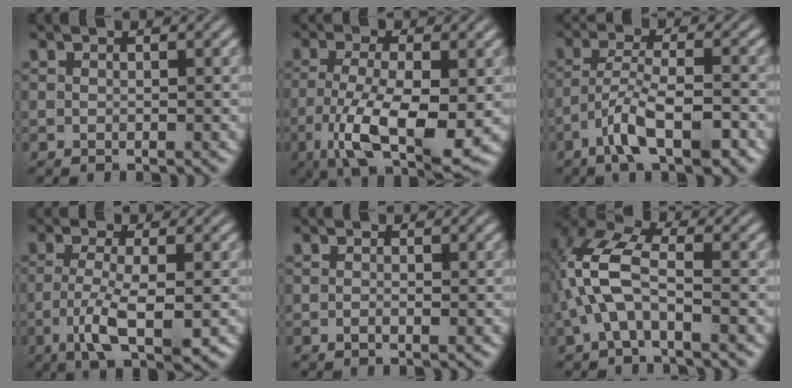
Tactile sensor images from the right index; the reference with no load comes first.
{"total": 9.9, "force": [-2.9, 4.7, 8.2], "torque": [-0.157, -0.049, -0.027]}
{"total": 4.7, "force": [-1.8, 1.3, 4.1], "torque": [-0.070, -0.013, -0.024]}
{"total": 5.4, "force": [-1.6, 1.0, 5.1], "torque": [-0.088, -0.025, -0.012]}
{"total": 0.6, "force": [-0.3, -0.2, 0.5], "torque": [-0.012, -0.003, -0.006]}
{"total": 5.2, "force": [1.0, 2.1, 4.7], "torque": [-0.111, -0.007, 0.023]}